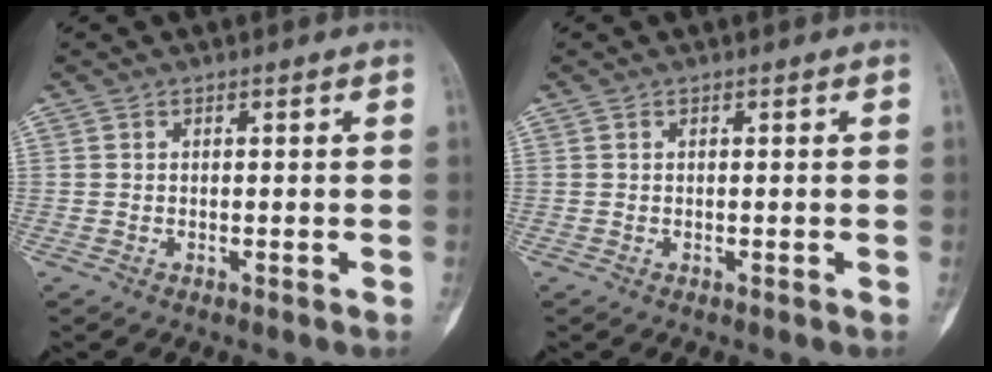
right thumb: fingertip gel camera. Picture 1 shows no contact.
{"total": 0.0}